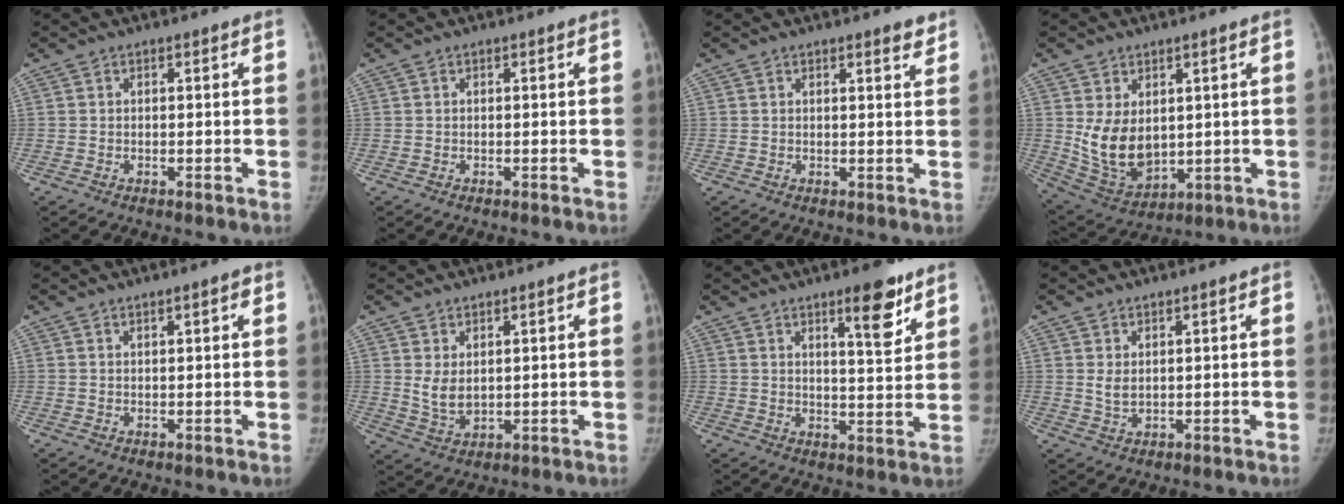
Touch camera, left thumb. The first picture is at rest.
{"total": 0.0}
{"total": 2.2, "force": [1.7, 0.4, 1.3], "torque": [-0.010, -0.012, 0.022]}
{"total": 11.0, "force": [1.6, 7.5, 7.9], "torque": [-0.121, -0.020, 0.058]}
{"total": 1.8, "force": [1.1, 0.3, 1.4], "torque": [-0.020, -0.004, 0.017]}
{"total": 4.7, "force": [1.5, 2.6, 3.6], "torque": [-0.057, -0.020, 0.040]}
{"total": 8.7, "force": [5.6, 2.2, 6.3], "torque": [-0.075, -0.038, 0.082]}
{"total": 2.7, "force": [1.1, 1.2, 2.1], "torque": [-0.035, -0.012, 0.027]}